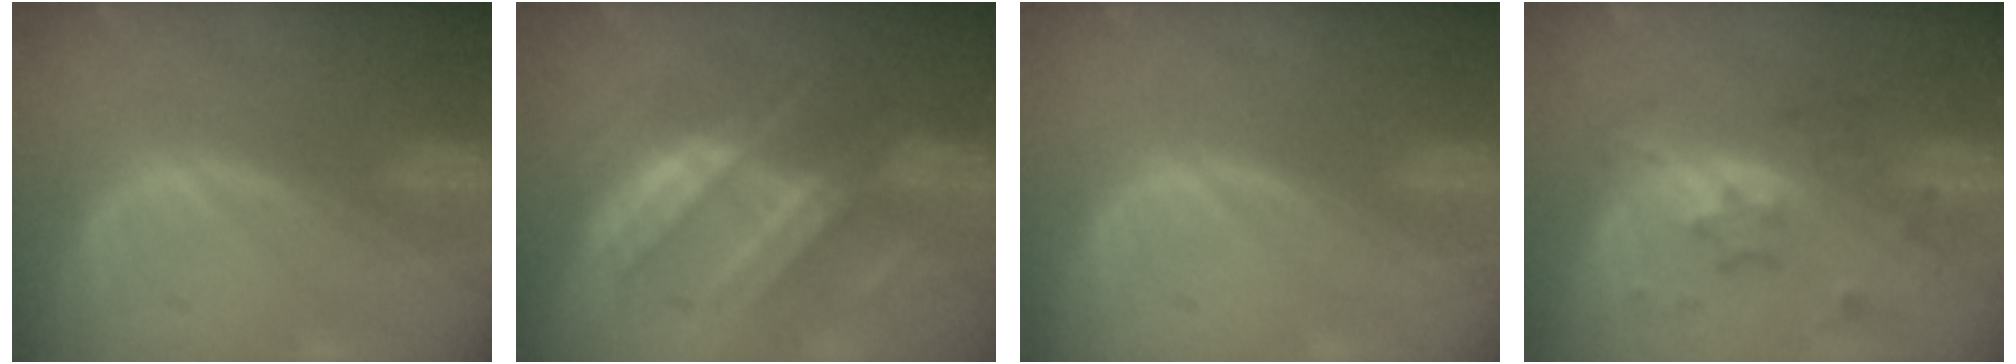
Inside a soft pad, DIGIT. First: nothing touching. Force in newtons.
{"total": 7.8, "press": 7.8, "slide": 0.3}
{"total": 0.0}
{"total": 5.9, "press": 5.8, "slide": 1.0}